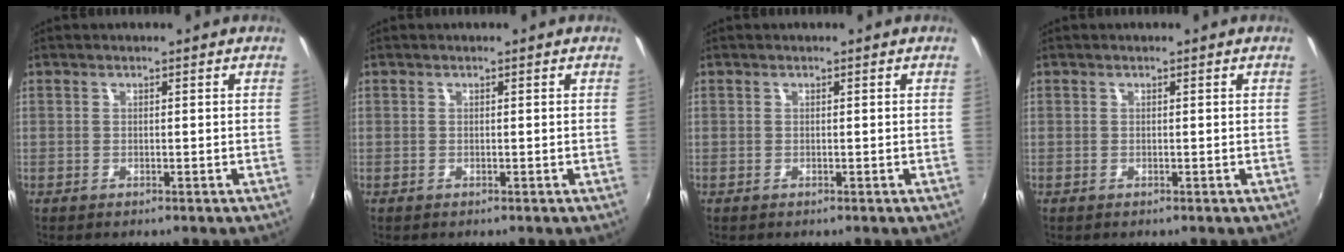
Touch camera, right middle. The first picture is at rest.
{"total": 0.0}
{"total": 0.0}
{"total": 0.0}